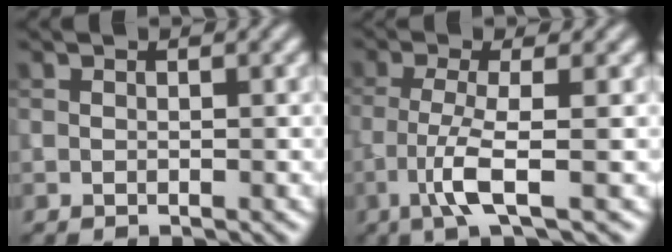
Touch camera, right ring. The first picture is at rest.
{"total": 4.2, "force": [-1.4, 0.6, 3.9], "torque": [-0.079, -0.002, -0.036]}